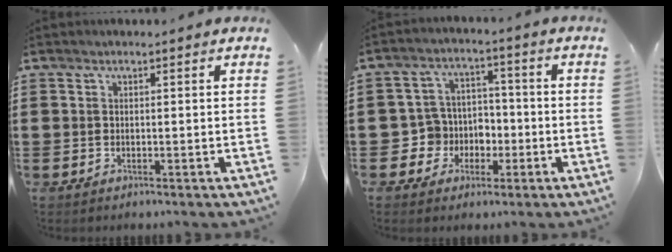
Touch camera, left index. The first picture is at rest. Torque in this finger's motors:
{"motor_torque": [0.14, 0.21, 0.14, 0.00]}